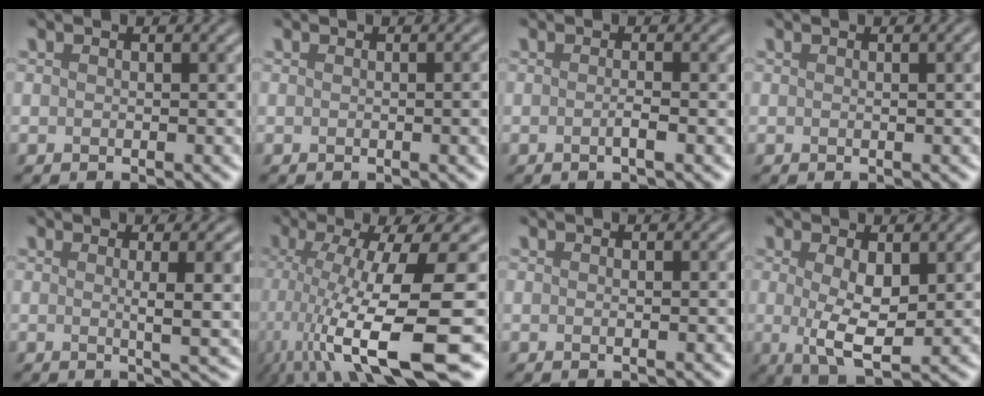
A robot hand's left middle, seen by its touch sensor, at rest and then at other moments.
{"total": 2.5, "force": [0.0, 1.0, 2.3], "torque": [-0.011, 0.005, -0.004]}
{"total": 1.2, "force": [-0.2, 0.3, 1.1], "torque": [-0.014, 0.002, -0.004]}
{"total": 1.7, "force": [0.4, 0.7, 1.5], "torque": [-0.009, 0.006, -0.001]}
{"total": 5.6, "force": [0.5, 1.3, 5.4], "torque": [-0.068, 0.003, 0.010]}
{"total": 13.6, "force": [-3.4, 3.2, 12.8], "torque": [-0.212, -0.013, -0.046]}
{"total": 1.0, "force": [0.2, 0.4, 0.9], "torque": [-0.004, -0.006, -0.005]}
{"total": 3.9, "force": [0.3, 1.1, 3.7], "torque": [-0.072, -0.006, 0.012]}